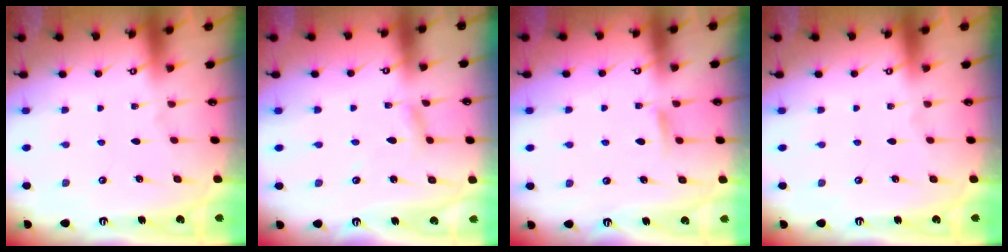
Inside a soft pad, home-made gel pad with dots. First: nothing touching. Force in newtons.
{"total": 2.8, "press": 2.8, "slide": 0.1}
{"total": 5.5, "press": 5.4, "slide": 0.8}
{"total": 0.0}